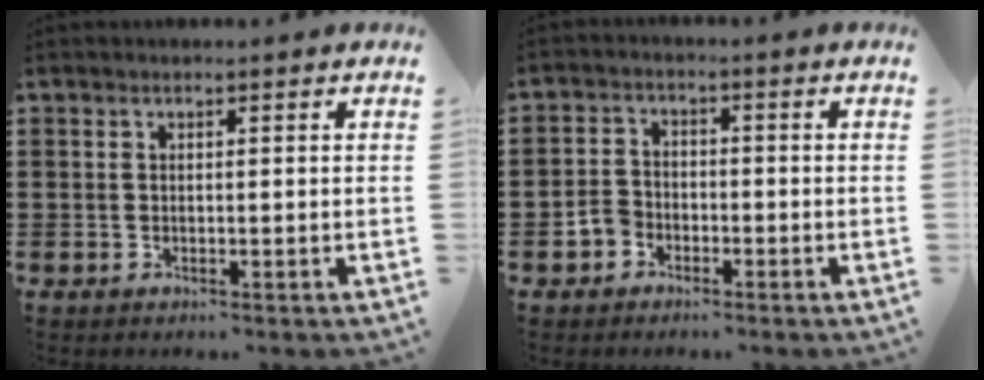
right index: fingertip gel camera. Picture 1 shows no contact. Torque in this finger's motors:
{"motor_torque": [0.15, 0.78, -0.05, -0.04]}